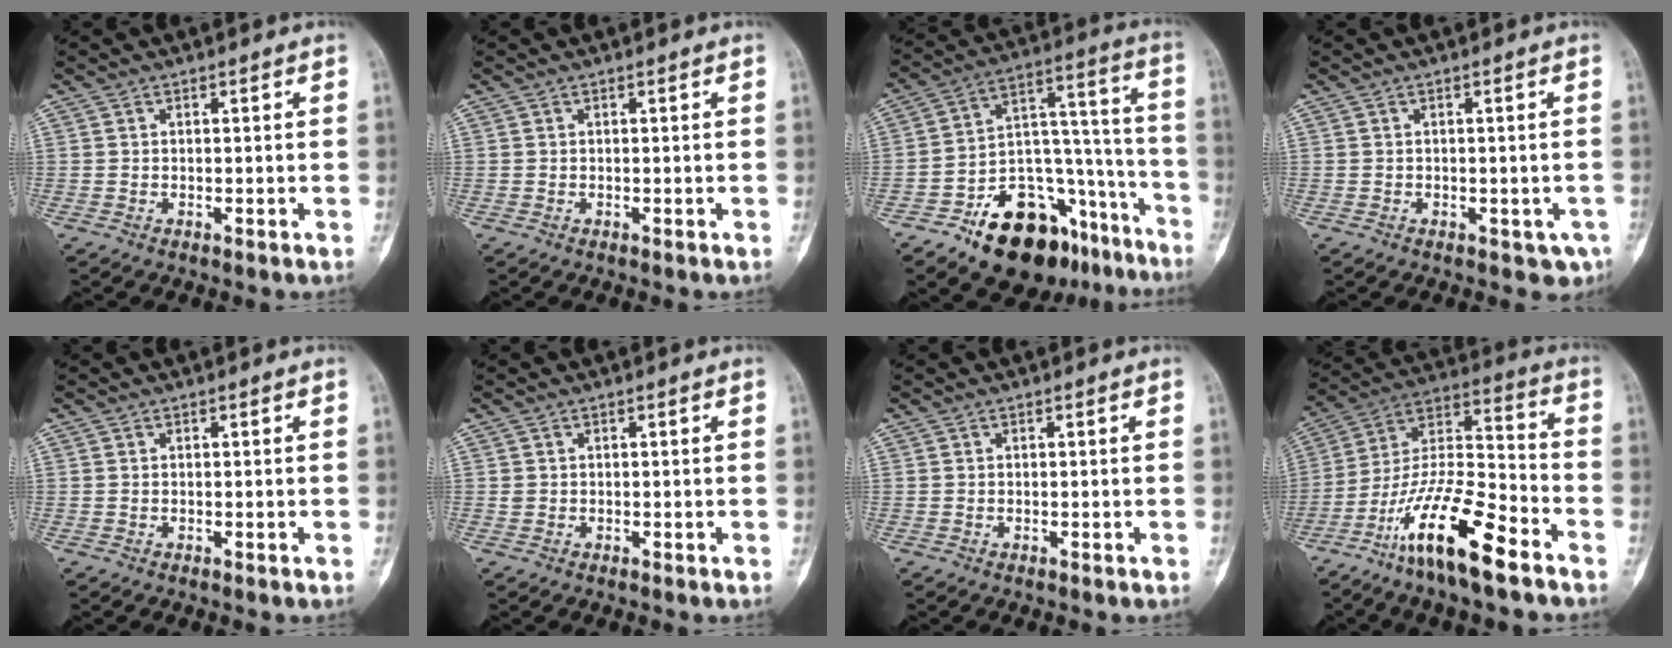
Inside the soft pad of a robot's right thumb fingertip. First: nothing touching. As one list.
[{"total": 0.0}, {"total": 22.9, "force": [-14.1, 12.6, 13.0], "torque": [-0.136, 0.117, -0.217]}, {"total": 3.1, "force": [-1.1, 2.1, 2.1], "torque": [-0.011, 0.000, -0.006]}, {"total": 0.0}, {"total": 0.6, "force": [0.1, 0.6, 0.3], "torque": [-0.002, 0.002, 0.002]}, {"total": 0.0}, {"total": 18.2, "force": [-11.1, 4.6, 13.7], "torque": [-0.260, 0.073, -0.206]}]